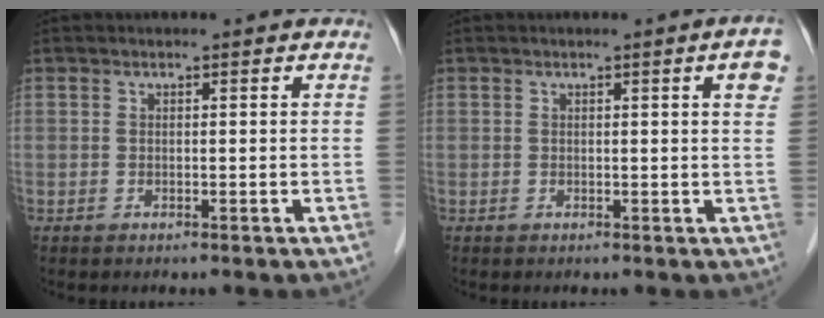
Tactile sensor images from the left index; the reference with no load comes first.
{"total": 3.0, "force": [1.2, 0.1, 2.7], "torque": [-0.027, 0.001, 0.013]}